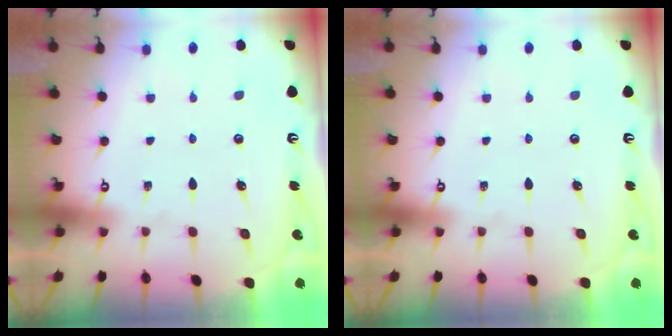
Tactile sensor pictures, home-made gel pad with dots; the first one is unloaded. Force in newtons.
{"total": 0.0}